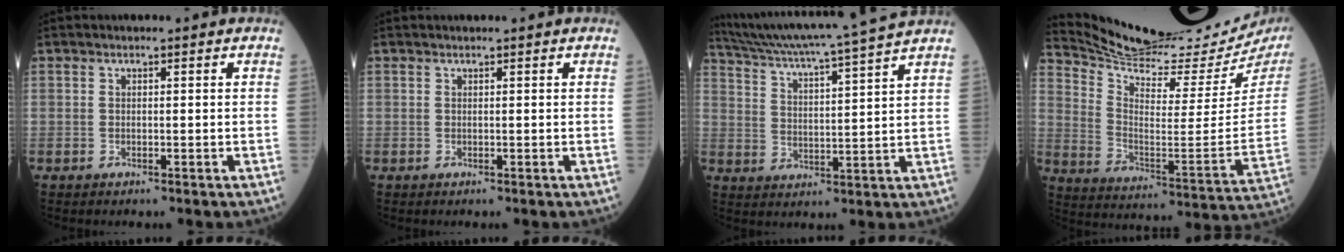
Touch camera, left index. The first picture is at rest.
{"total": 0.9, "force": [0.9, -0.1, 0.3], "torque": [-0.004, 0.011, 0.016]}
{"total": 16.5, "force": [14.8, -2.4, 7.0], "torque": [-0.129, -0.020, 0.220]}
{"total": 26.1, "force": [24.3, 1.7, 9.2], "torque": [-0.164, -0.107, 0.341]}